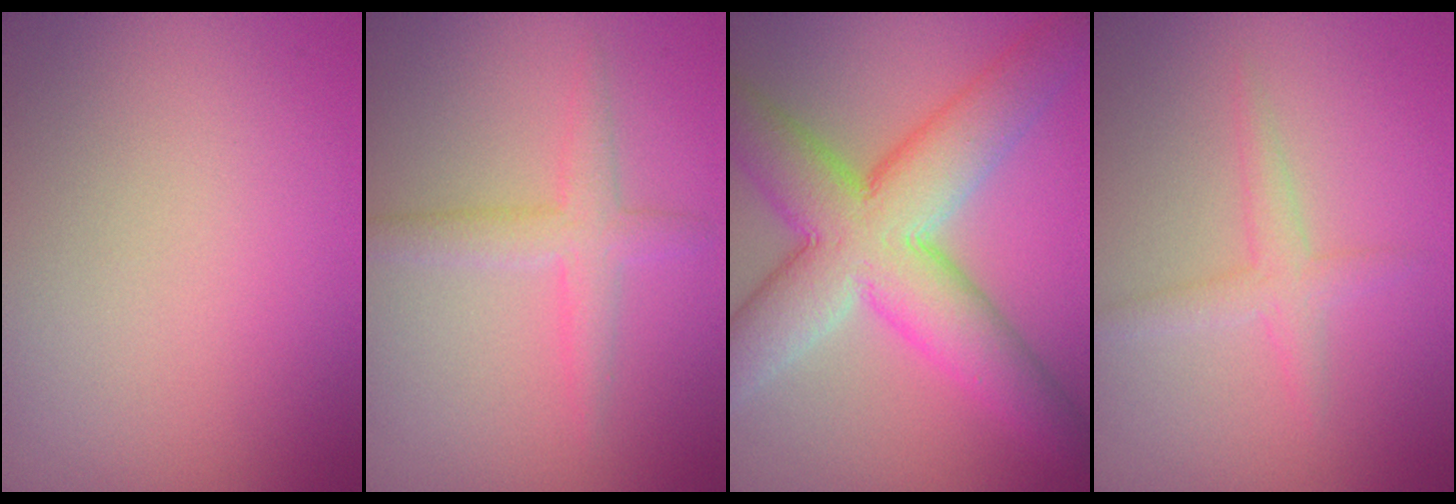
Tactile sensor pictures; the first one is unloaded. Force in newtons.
{"total": 2.8, "press": 2.8, "slide": 0.1}
{"total": 11.2, "press": 11.2, "slide": 0.6}
{"total": 1.9, "press": 1.9, "slide": 0.1}